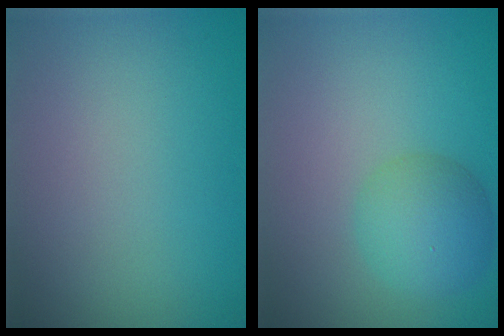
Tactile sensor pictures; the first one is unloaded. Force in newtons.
{"total": 3.9, "press": 3.9, "slide": 0.1}